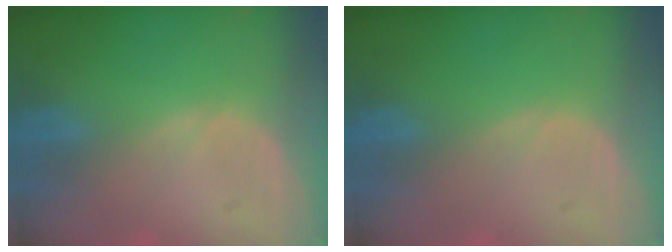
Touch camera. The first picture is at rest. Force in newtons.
{"total": 0.0}